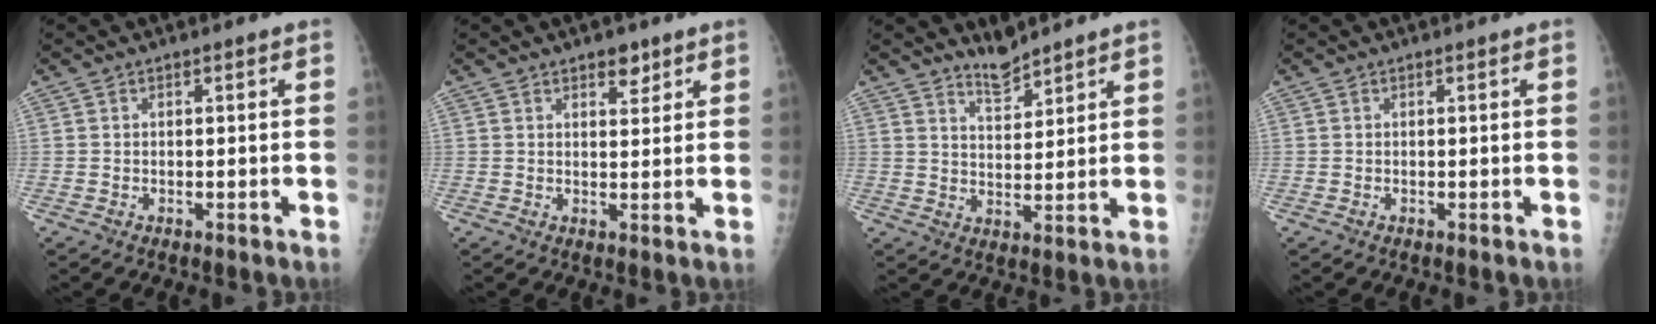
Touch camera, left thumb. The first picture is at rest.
{"total": 3.1, "force": [2.1, 1.6, 1.7], "torque": [-0.006, -0.012, 0.029]}
{"total": 4.2, "force": [4.0, 0.8, 1.0], "torque": [-0.008, -0.038, 0.075]}
{"total": 0.0}